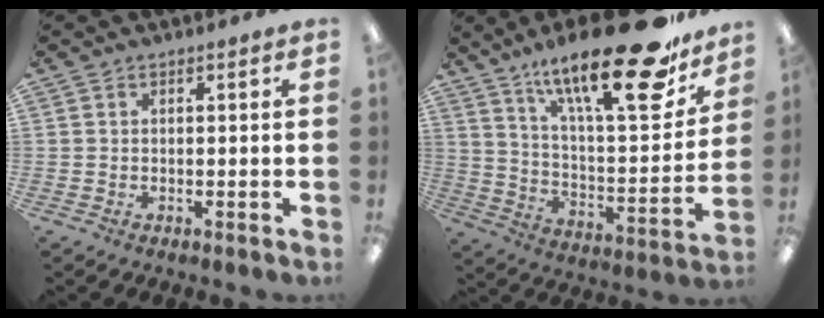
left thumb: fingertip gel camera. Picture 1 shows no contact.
{"total": 26.1, "force": [17.7, 6.8, 17.9], "torque": [-0.265, -0.117, 0.284]}